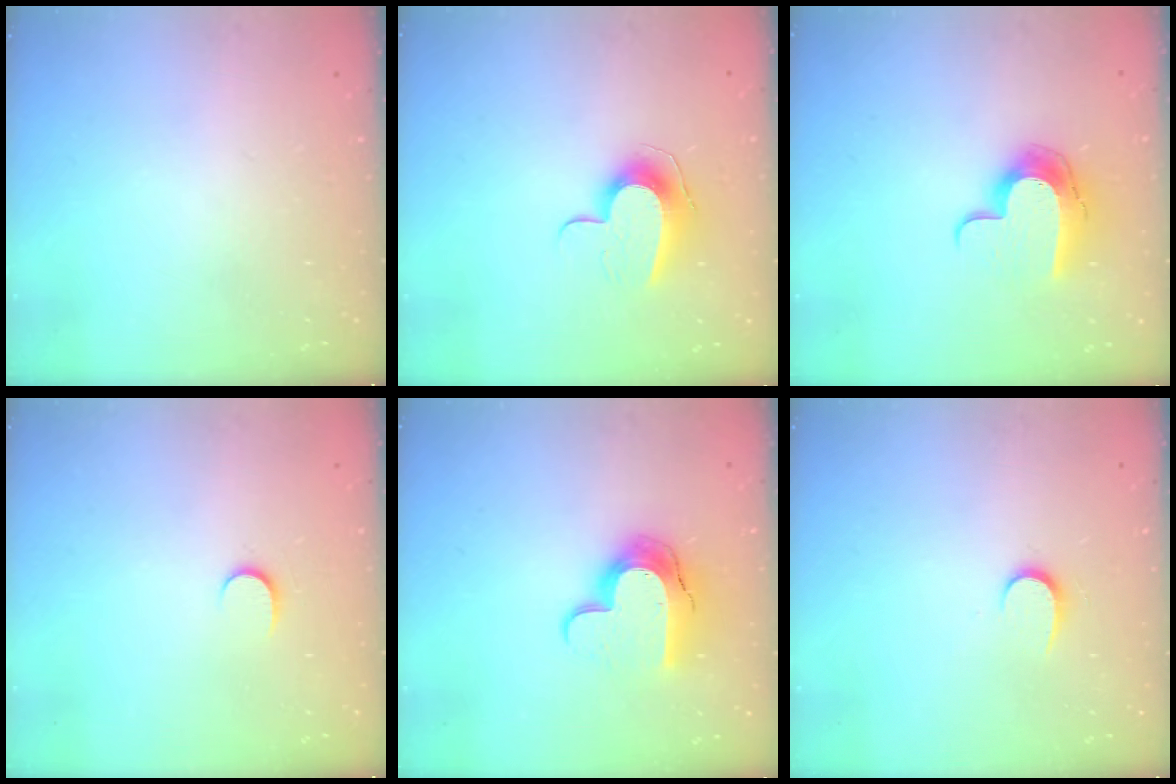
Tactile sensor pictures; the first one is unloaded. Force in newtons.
{"total": 10.1, "press": 10.1, "slide": 0.3}
{"total": 11.3, "press": 11.3, "slide": 0.2}
{"total": 3.8, "press": 3.8, "slide": 0.4}
{"total": 13.0, "press": 13.0, "slide": 1.0}
{"total": 5.6, "press": 5.5, "slide": 0.6}